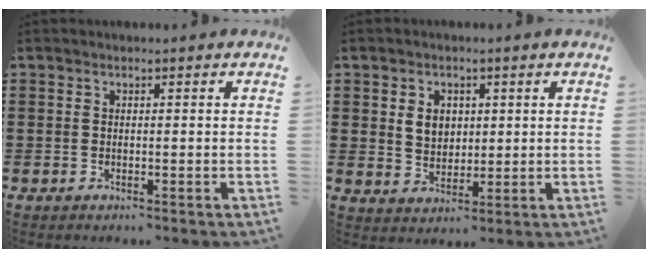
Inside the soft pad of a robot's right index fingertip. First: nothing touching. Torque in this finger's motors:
{"motor_torque": [0.53, -0.35, 0.18, 0.06]}